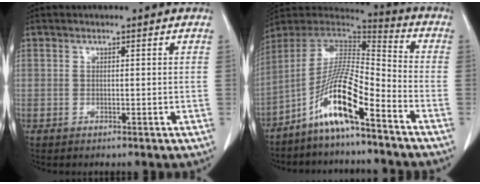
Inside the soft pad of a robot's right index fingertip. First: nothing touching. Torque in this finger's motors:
{"motor_torque": [1.86, -0.28, 0.58, 0.20]}